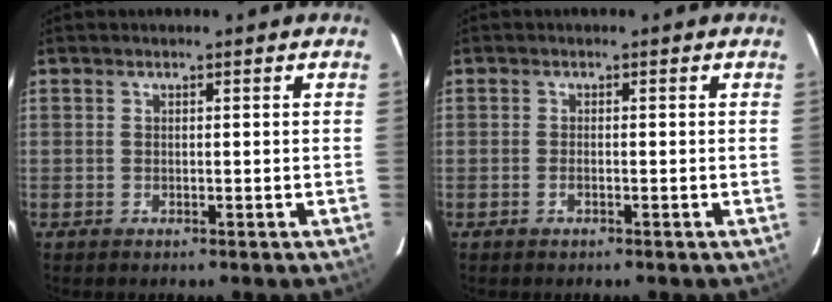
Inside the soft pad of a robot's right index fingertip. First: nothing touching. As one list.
[{"total": 0.9, "force": [-0.5, 0.4, 0.7], "torque": [-0.015, 0.001, -0.008]}]